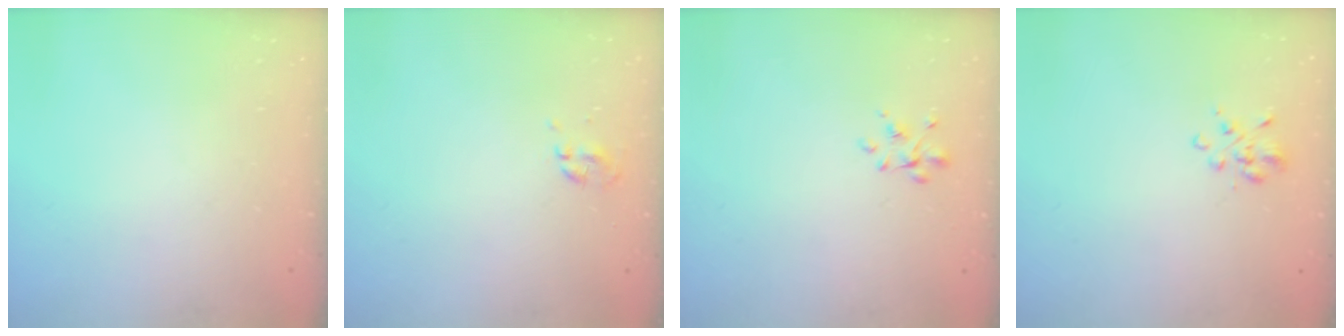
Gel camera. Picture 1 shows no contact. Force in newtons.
{"total": 0.0}
{"total": 2.2, "press": 2.1, "slide": 0.7}
{"total": 2.2, "press": 1.9, "slide": 1.1}